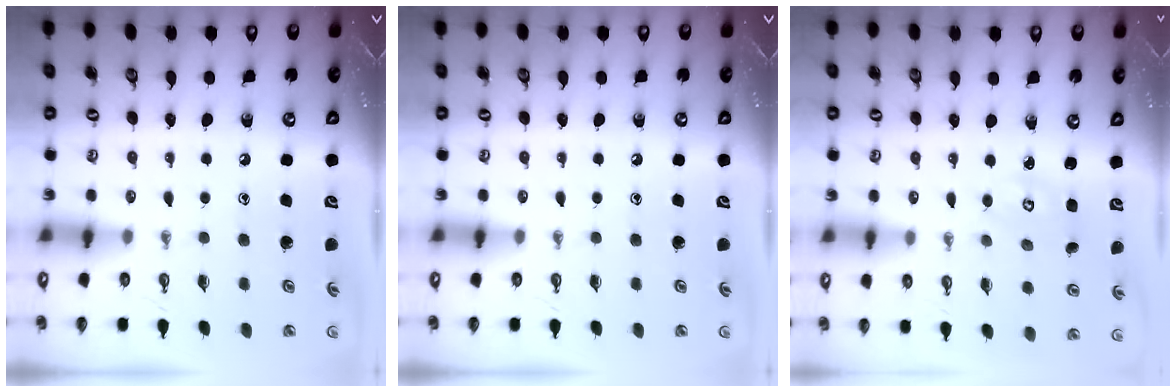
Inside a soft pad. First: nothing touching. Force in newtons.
{"total": 0.0}
{"total": 3.6, "press": 3.6, "slide": 0.4}